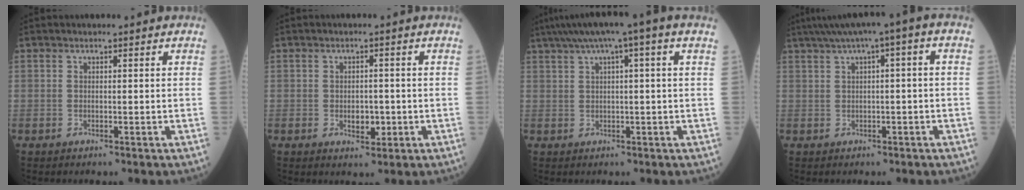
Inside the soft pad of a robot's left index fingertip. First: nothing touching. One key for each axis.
{"total": 2.6, "fx": -0.6, "fy": 1.6, "fz": 1.9, "tx": -0.029, "ty": 0.002, "tz": -0.006}
{"total": 9.0, "fx": 5.3, "fy": -0.6, "fz": 7.2, "tx": -0.117, "ty": 0.042, "tz": 0.079}
{"total": 4.6, "fx": 1.6, "fy": 0.5, "fz": 4.3, "tx": -0.074, "ty": 0.027, "tz": 0.025}